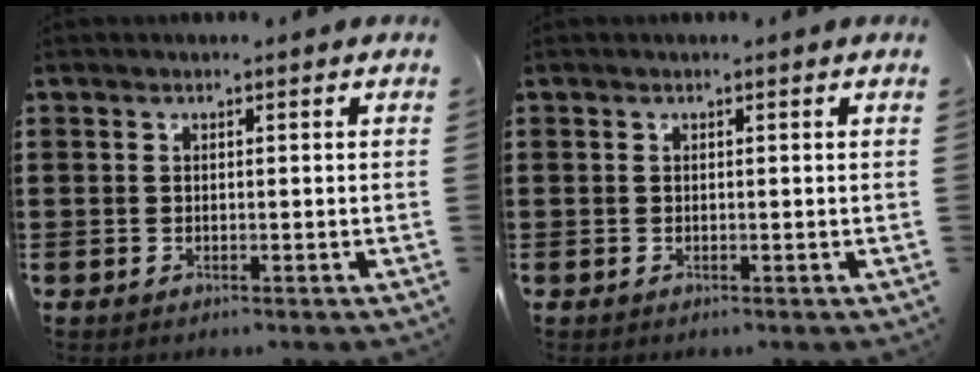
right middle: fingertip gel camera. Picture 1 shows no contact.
{"total": 0.0}